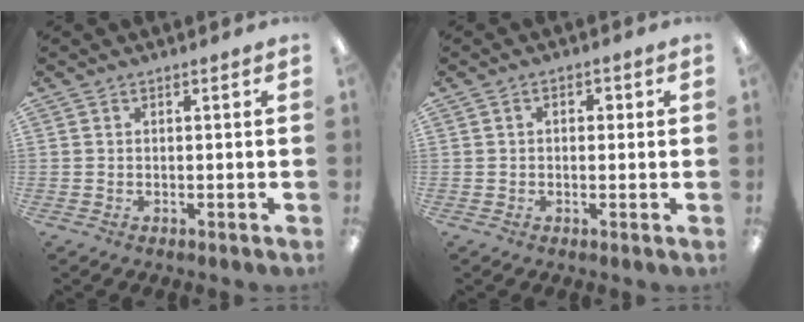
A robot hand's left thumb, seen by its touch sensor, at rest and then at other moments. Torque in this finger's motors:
{"motor_torque": [-0.01, -0.10, -0.42, 0.01, -0.02]}